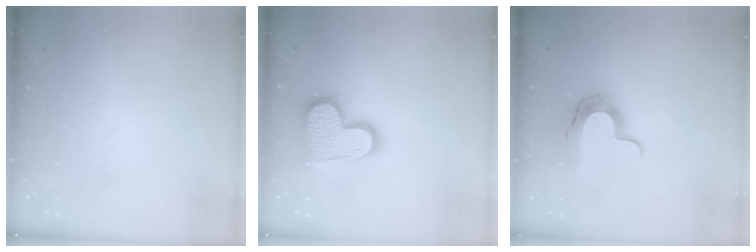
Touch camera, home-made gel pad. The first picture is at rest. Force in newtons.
{"total": 16.9, "press": 16.9, "slide": 1.5}
{"total": 10.5, "press": 10.5, "slide": 0.8}